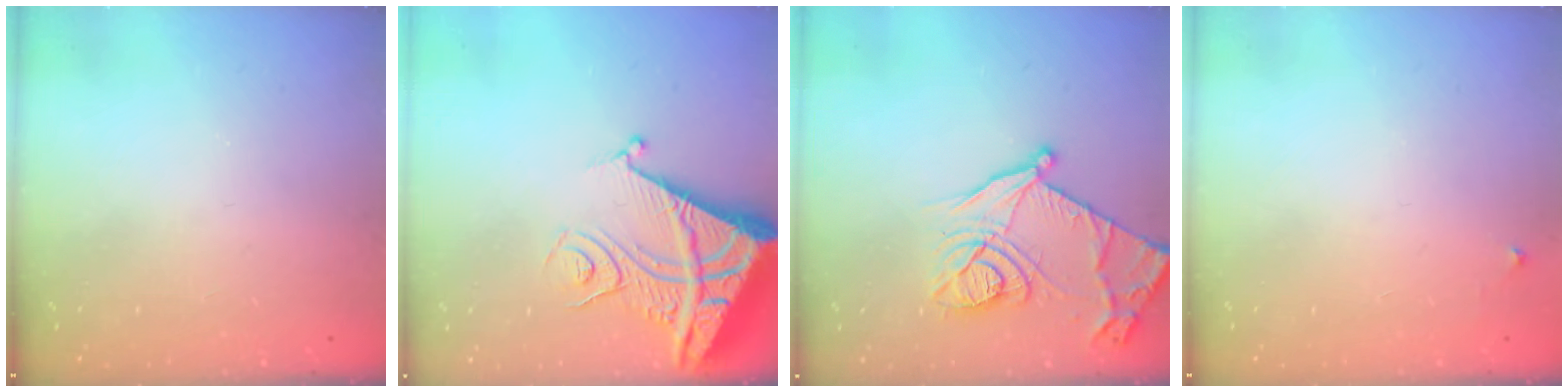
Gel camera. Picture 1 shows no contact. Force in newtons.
{"total": 11.4, "press": 11.3, "slide": 1.3}
{"total": 17.1, "press": 17.1, "slide": 1.2}
{"total": 3.2, "press": 3.2, "slide": 0.5}